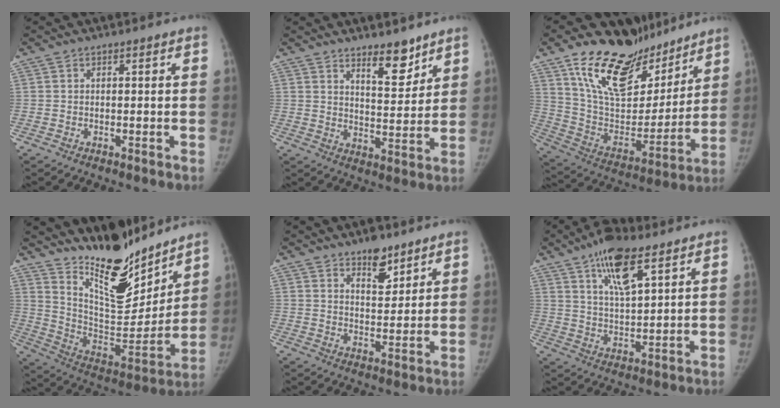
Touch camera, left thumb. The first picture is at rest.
{"total": 7.8, "force": [5.9, 2.8, 4.2], "torque": [-0.037, -0.052, 0.092]}
{"total": 24.5, "force": [17.6, 11.6, 12.5], "torque": [-0.165, -0.086, 0.304]}
{"total": 20.9, "force": [17.1, 6.8, 9.9], "torque": [-0.104, -0.127, 0.289]}
{"total": 6.7, "force": [4.8, 3.0, 3.5], "torque": [-0.025, -0.037, 0.075]}
{"total": 11.6, "force": [6.8, 4.0, 8.5], "torque": [-0.132, -0.029, 0.118]}